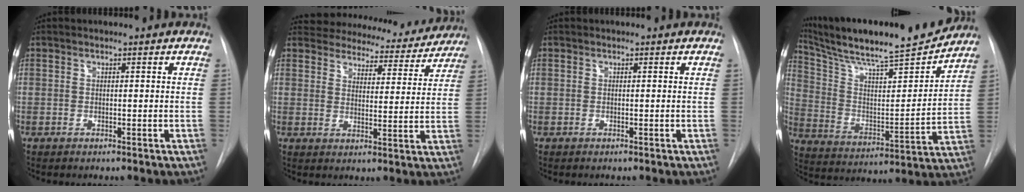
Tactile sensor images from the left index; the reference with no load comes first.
{"total": 17.2, "force": [16.2, 4.8, 3.5], "torque": [-0.040, -0.010, 0.200]}
{"total": 0.0}
{"total": 21.1, "force": [19.2, 0.4, 8.8], "torque": [-0.166, -0.029, 0.306]}